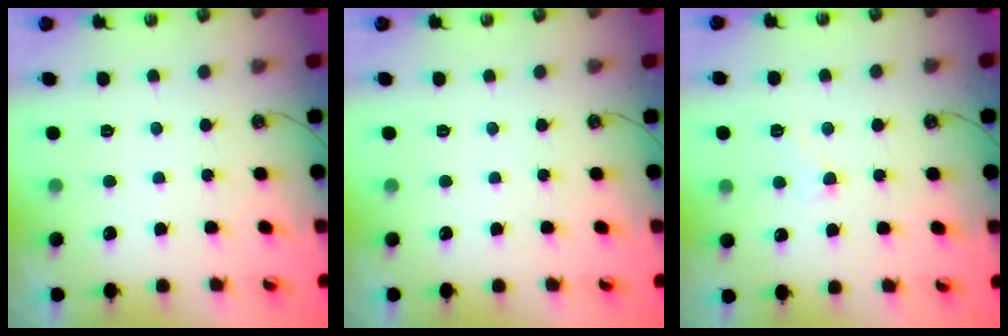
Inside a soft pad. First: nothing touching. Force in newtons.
{"total": 0.0}
{"total": 2.0, "press": 1.9, "slide": 0.6}